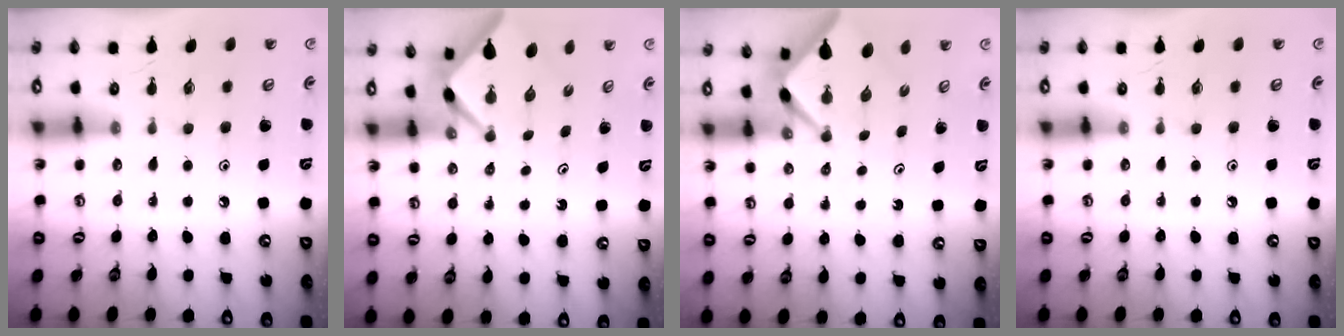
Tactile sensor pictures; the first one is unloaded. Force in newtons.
{"total": 2.4, "press": 2.4, "slide": 0.3}
{"total": 2.7, "press": 2.7, "slide": 0.3}
{"total": 0.0}